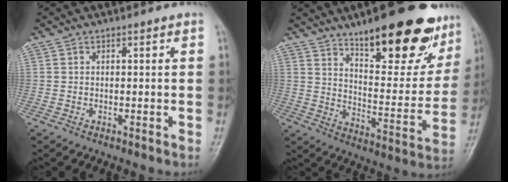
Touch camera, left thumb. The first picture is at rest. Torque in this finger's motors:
{"motor_torque": [1.92, 1.81, 1.45, -1.32, 0.09]}